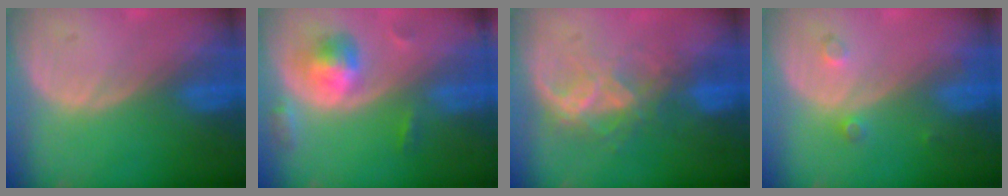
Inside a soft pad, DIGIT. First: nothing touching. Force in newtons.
{"total": 5.7, "press": 5.4, "slide": 1.8}
{"total": 6.7, "press": 6.0, "slide": 3.0}
{"total": 2.1, "press": 1.8, "slide": 1.1}